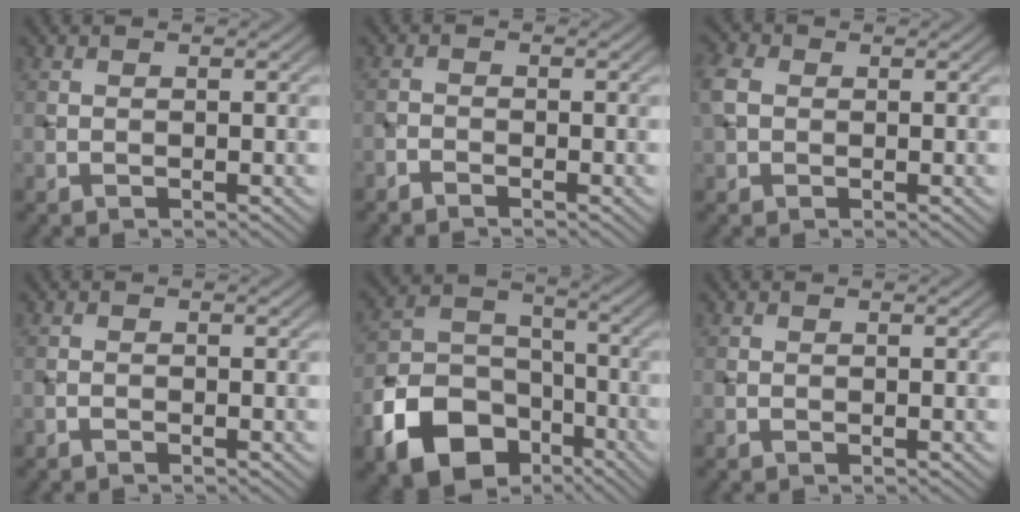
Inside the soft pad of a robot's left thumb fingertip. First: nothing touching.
{"total": 1.3, "force": [-1.3, 0.3, 0.4], "torque": [-0.007, -0.001, -0.030]}
{"total": 3.8, "force": [0.5, 3.0, 2.3], "torque": [-0.073, 0.009, 0.003]}
{"total": 0.5, "force": [-0.5, 0.0, 0.2], "torque": [-0.001, 0.000, -0.010]}
{"total": 13.6, "force": [-7.2, 9.1, 7.0], "torque": [-0.172, -0.030, -0.139]}
{"total": 0.0}